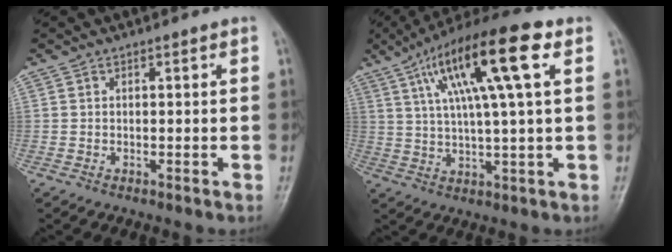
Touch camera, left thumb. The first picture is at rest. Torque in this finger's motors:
{"motor_torque": [0.60, 0.63, 2.01, -0.76, 0.56]}